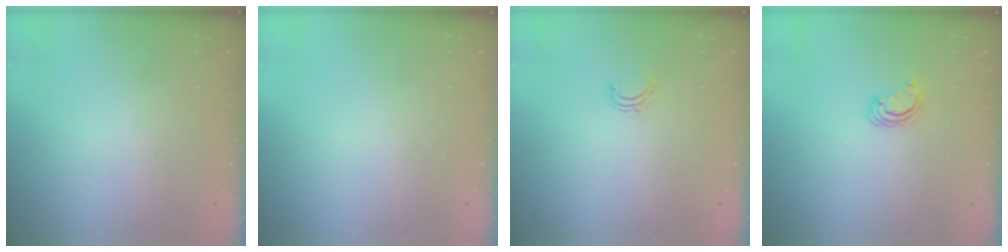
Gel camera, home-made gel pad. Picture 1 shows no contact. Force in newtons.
{"total": 0.0}
{"total": 4.7, "press": 4.7, "slide": 0.3}
{"total": 3.8, "press": 3.8, "slide": 0.4}